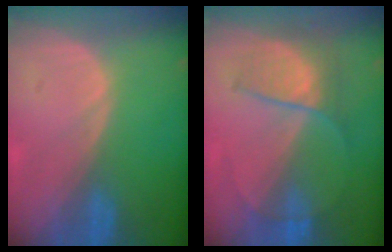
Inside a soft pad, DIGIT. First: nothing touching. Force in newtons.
{"total": 6.1, "press": 6.0, "slide": 1.1}